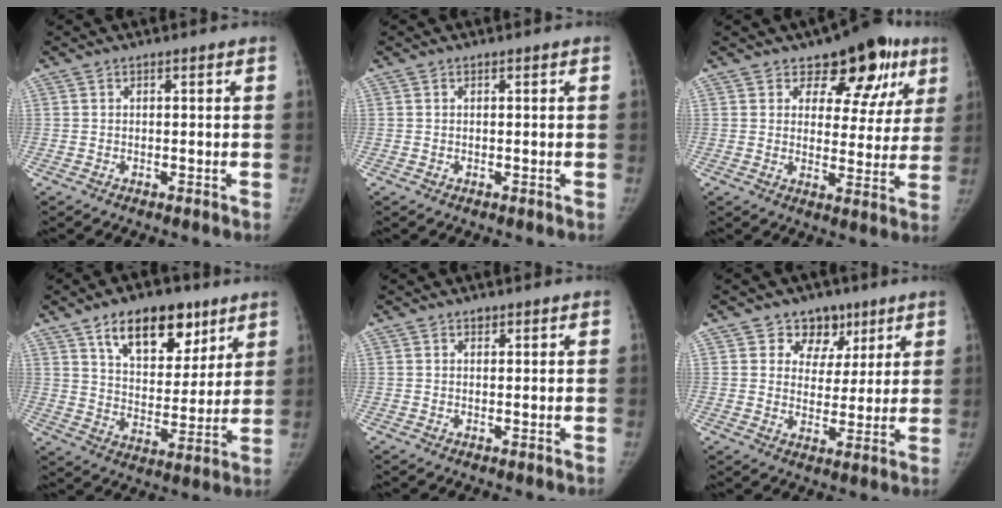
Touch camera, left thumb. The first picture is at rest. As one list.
[{"total": 0.0}, {"total": 13.5, "force": [7.8, 8.1, 7.4], "torque": [-0.027, -0.031, 0.101]}, {"total": 16.4, "force": [9.5, 9.1, 9.7], "torque": [-0.095, -0.044, 0.155]}, {"total": 0.8, "force": [0.5, 0.6, 0.2], "torque": [0.002, -0.005, 0.006]}, {"total": 8.3, "force": [4.7, 6.6, 1.7], "torque": [0.017, -0.019, 0.072]}]